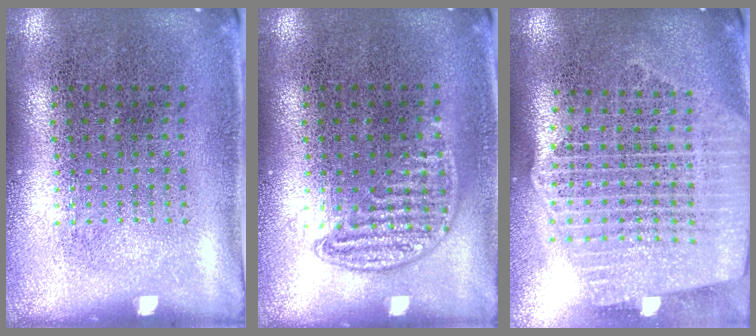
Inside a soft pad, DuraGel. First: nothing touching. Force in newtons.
{"total": 1.0, "press": 0.8, "slide": 0.4}
{"total": 2.5, "press": 2.1, "slide": 1.3}